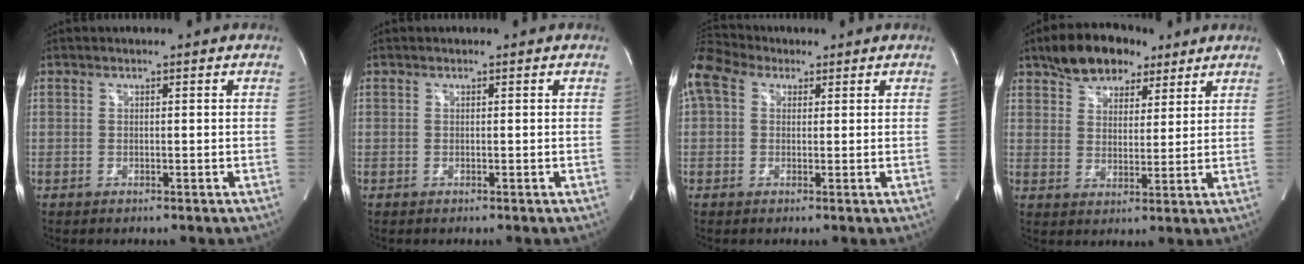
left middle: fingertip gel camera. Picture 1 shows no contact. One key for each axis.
{"total": 0.0}
{"total": 15.2, "fx": 7.7, "fy": 10.5, "fz": 7.8, "tx": -0.212, "ty": 0.083, "tz": 0.142}
{"total": 10.1, "fx": 7.0, "fy": 5.4, "fz": 4.8, "tx": -0.073, "ty": 0.021, "tz": 0.117}